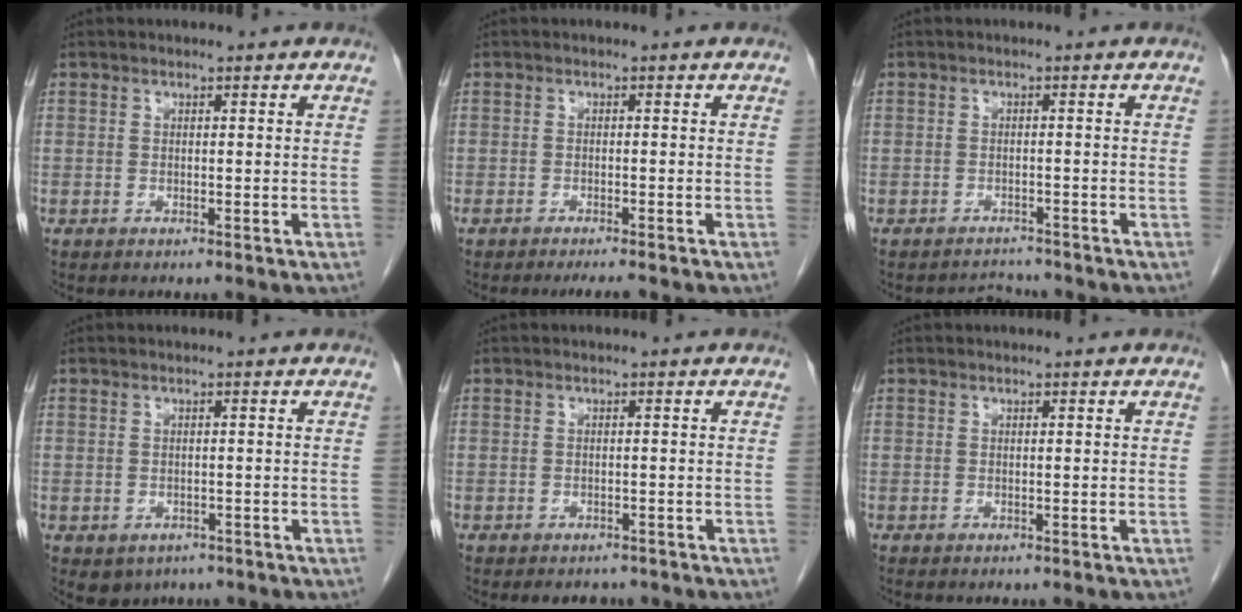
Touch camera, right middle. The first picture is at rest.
{"total": 3.2, "force": [-2.7, 0.2, 1.6], "torque": [-0.021, -0.005, -0.040]}
{"total": 2.2, "force": [-2.0, 0.3, -0.9], "torque": [0.013, -0.007, -0.030]}
{"total": 3.5, "force": [-2.0, 2.6, 1.1], "torque": [-0.012, 0.001, -0.020]}
{"total": 2.9, "force": [-2.4, 1.5, 0.6], "torque": [-0.006, 0.002, -0.031]}
{"total": 0.0}